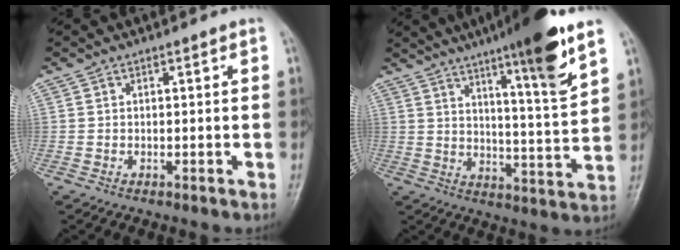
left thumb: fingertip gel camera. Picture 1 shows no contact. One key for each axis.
{"total": 15.4, "fx": 9.3, "fy": 1.3, "fz": 12.2, "tx": -0.176, "ty": -0.053, "tz": 0.142}